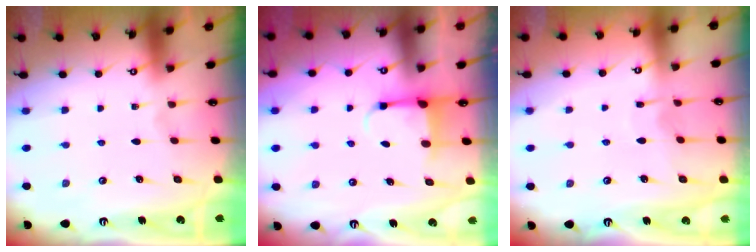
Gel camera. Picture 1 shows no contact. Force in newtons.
{"total": 3.8, "press": 3.7, "slide": 1.0}
{"total": 4.7, "press": 4.7, "slide": 0.5}